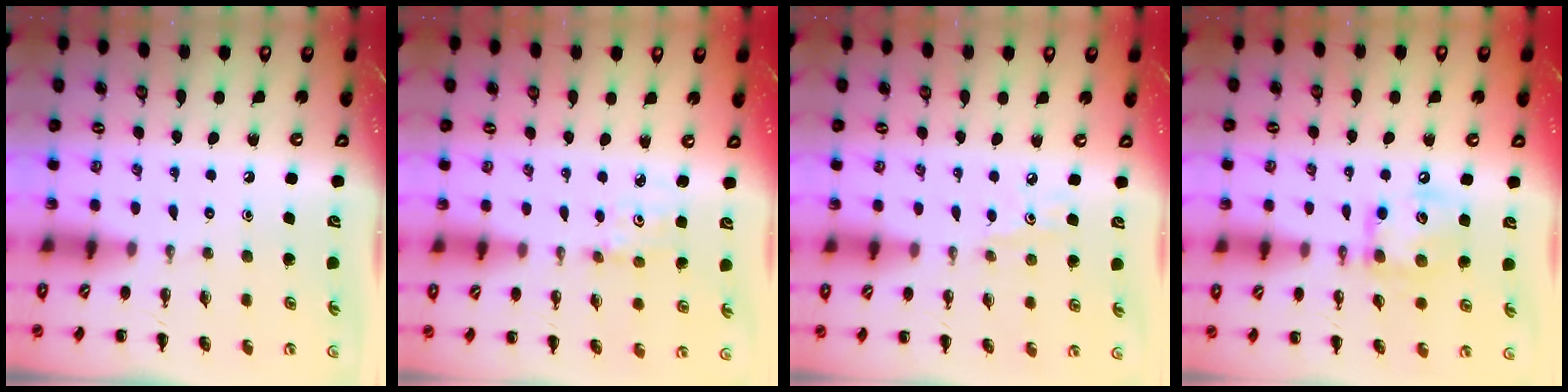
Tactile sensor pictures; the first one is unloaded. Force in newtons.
{"total": 1.8, "press": 1.7, "slide": 0.6}
{"total": 4.4, "press": 4.2, "slide": 1.4}
{"total": 12.3, "press": 12.3, "slide": 1.2}